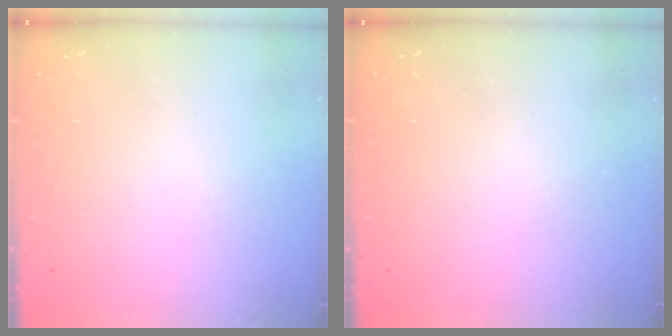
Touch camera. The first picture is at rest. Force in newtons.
{"total": 0.0}